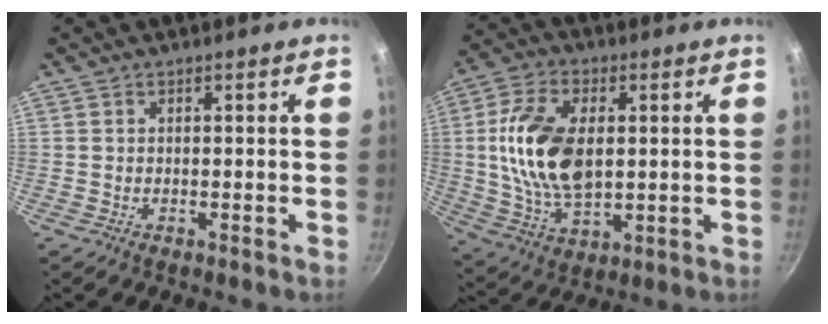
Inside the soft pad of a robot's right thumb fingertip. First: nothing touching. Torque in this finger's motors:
{"motor_torque": [0.78, 0.75, 1.42, -0.12, 0.20]}